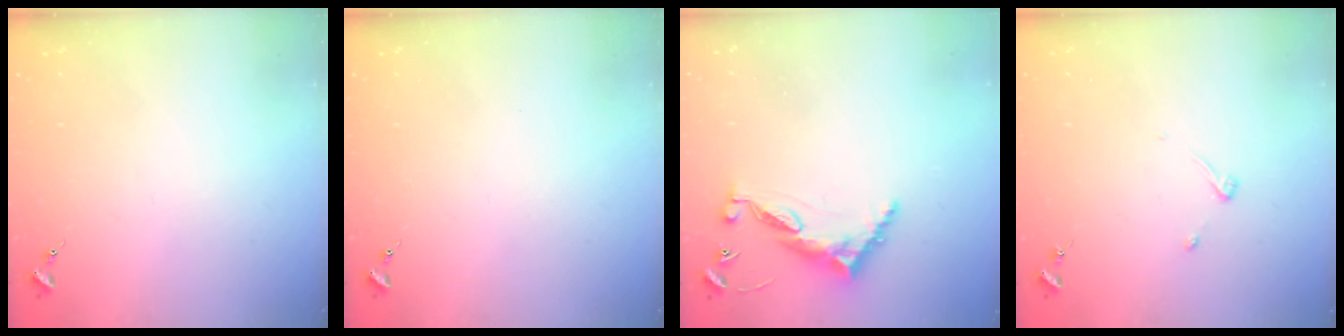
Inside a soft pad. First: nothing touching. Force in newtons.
{"total": 0.0}
{"total": 9.8, "press": 9.7, "slide": 1.0}
{"total": 3.3, "press": 3.2, "slide": 0.6}